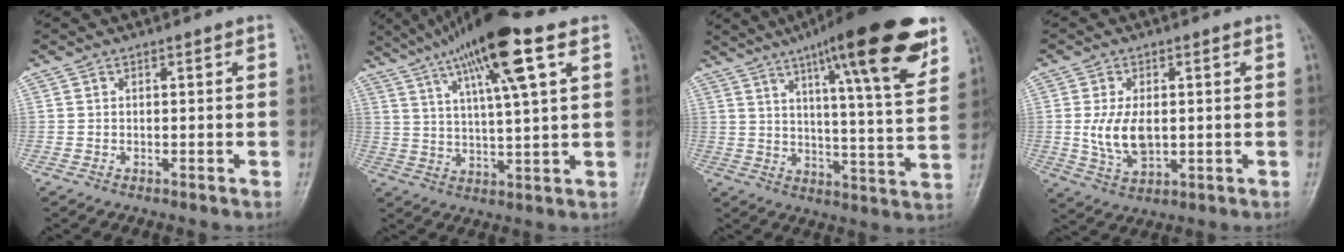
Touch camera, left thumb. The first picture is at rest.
{"total": 16.9, "force": [8.7, 2.6, 14.2], "torque": [-0.244, -0.005, 0.149]}
{"total": 22.8, "force": [13.5, 3.7, 18.0], "torque": [-0.243, -0.044, 0.194]}
{"total": 7.9, "force": [0.1, 4.6, 6.4], "torque": [-0.120, -0.009, 0.010]}